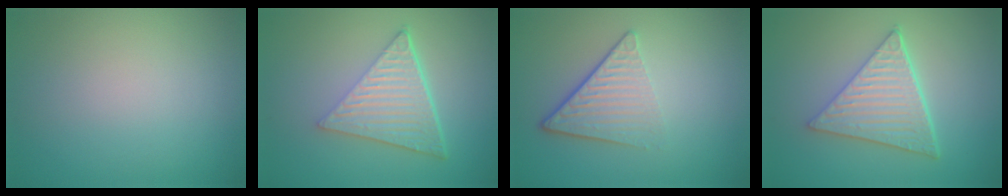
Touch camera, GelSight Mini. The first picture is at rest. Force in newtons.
{"total": 6.8, "press": 4.5, "slide": 5.1}
{"total": 4.7, "press": 3.0, "slide": 3.7}
{"total": 6.1, "press": 4.6, "slide": 4.0}